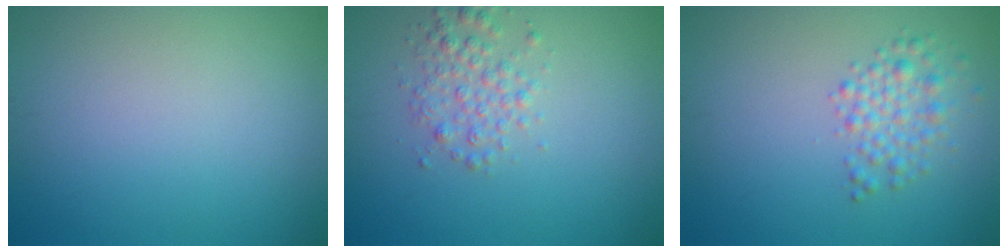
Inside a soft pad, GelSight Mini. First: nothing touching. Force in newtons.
{"total": 2.4, "press": 2.4, "slide": 0.0}
{"total": 2.6, "press": 2.6, "slide": 0.1}